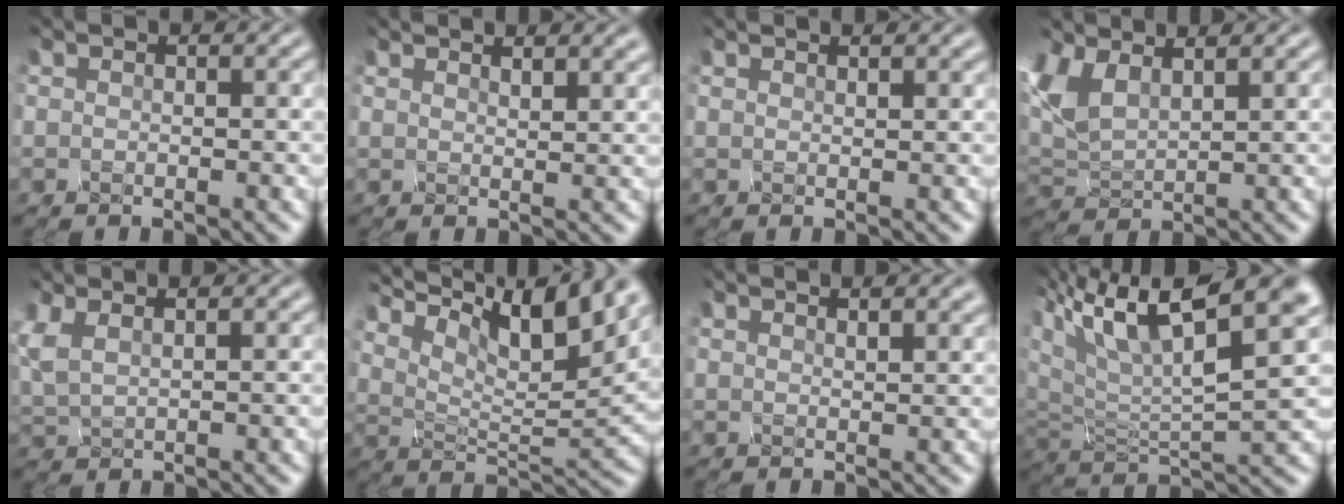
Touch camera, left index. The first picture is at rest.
{"total": 2.6, "force": [2.1, 0.8, 1.4], "torque": [-0.007, 0.006, 0.025]}
{"total": 1.0, "force": [0.8, 0.2, 0.4], "torque": [0.001, 0.003, 0.011]}
{"total": 3.1, "force": [0.8, 1.9, 2.4], "torque": [-0.086, -0.005, 0.040]}
{"total": 2.3, "force": [1.1, 1.0, 1.8], "torque": [-0.078, 0.009, 0.041]}
{"total": 12.8, "force": [7.8, 4.7, 9.1], "torque": [-0.178, 0.021, 0.134]}
{"total": 2.3, "force": [1.8, 0.7, 1.3], "torque": [-0.004, 0.006, 0.020]}
{"total": 12.4, "force": [5.5, 4.5, 10.2], "torque": [-0.213, 0.027, 0.100]}